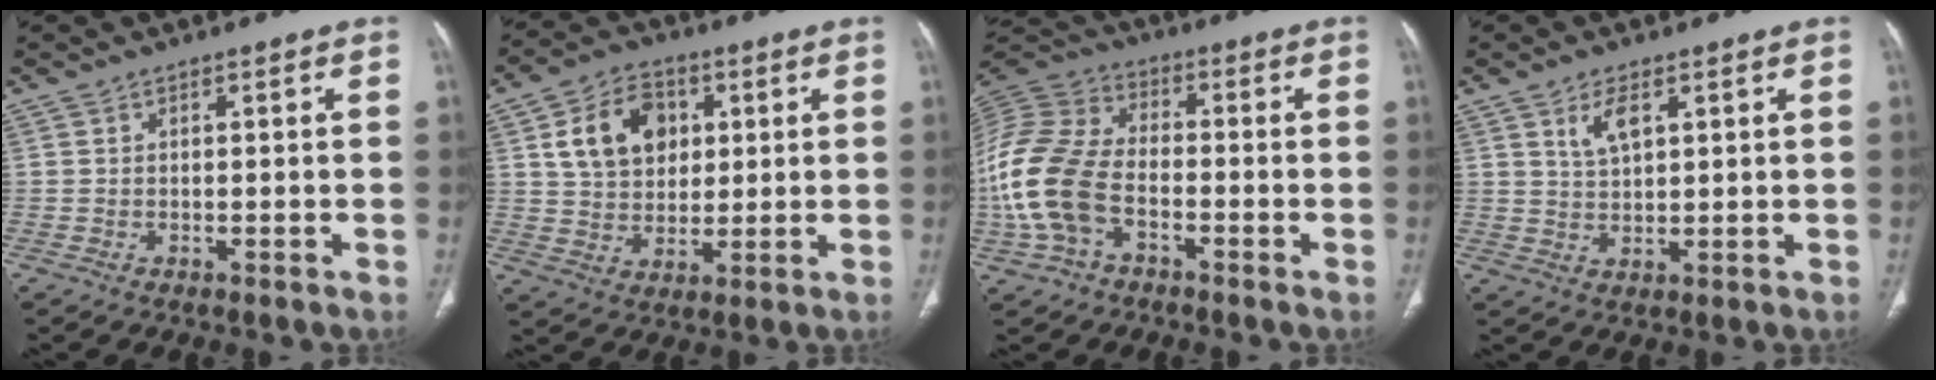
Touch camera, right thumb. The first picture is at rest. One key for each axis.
{"total": 12.3, "fx": 3.7, "fy": 9.2, "fz": 7.3, "tx": -0.093, "ty": -0.002, "tz": 0.066}
{"total": 17.5, "fx": -4.7, "fy": 11.1, "fz": 12.7, "tx": -0.283, "ty": 0.028, "tz": -0.094}
{"total": 3.4, "fx": 1.9, "fy": 1.5, "fz": 2.3, "tx": -0.040, "ty": -0.013, "tz": 0.041}